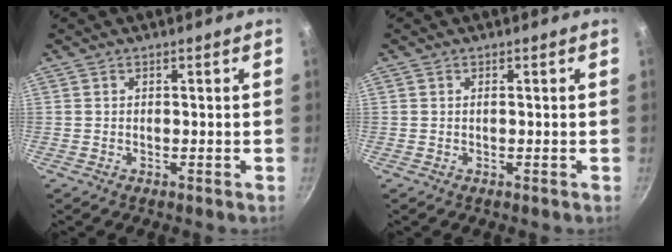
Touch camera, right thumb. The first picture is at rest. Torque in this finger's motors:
{"motor_torque": [0.38, 0.61, 0.38, 0.07, 0.02]}